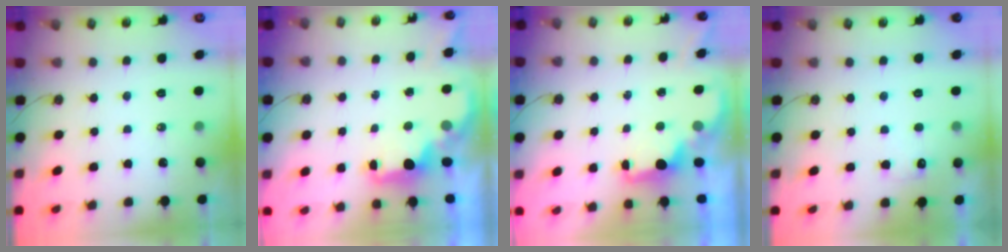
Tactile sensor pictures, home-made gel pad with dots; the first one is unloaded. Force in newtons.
{"total": 1.9, "press": 1.8, "slide": 0.7}
{"total": 1.7, "press": 1.5, "slide": 0.8}
{"total": 4.9, "press": 4.7, "slide": 1.1}